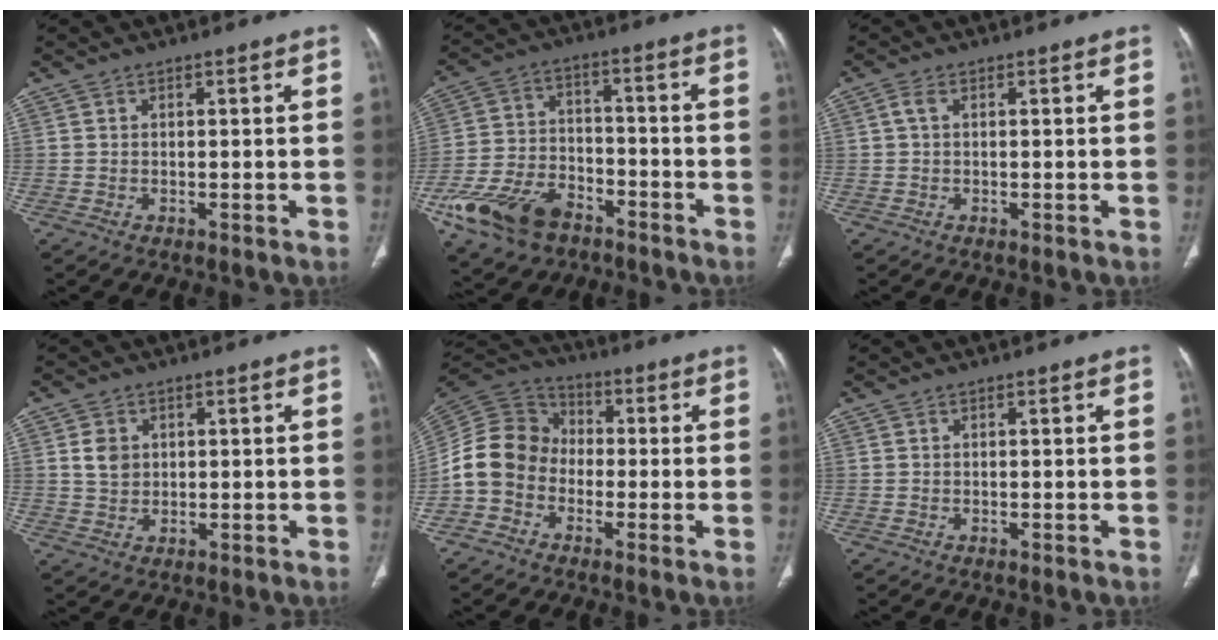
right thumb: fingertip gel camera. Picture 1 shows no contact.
{"total": 15.4, "force": [-9.2, 9.1, 8.4], "torque": [-0.161, 0.037, -0.167]}
{"total": 1.4, "force": [0.3, 0.7, 1.1], "torque": [-0.029, 0.005, 0.003]}
{"total": 3.8, "force": [1.0, 3.1, 2.0], "torque": [-0.021, -0.005, 0.021]}
{"total": 11.4, "force": [-2.8, 9.6, 5.4], "torque": [-0.098, 0.046, -0.068]}
{"total": 0.0}